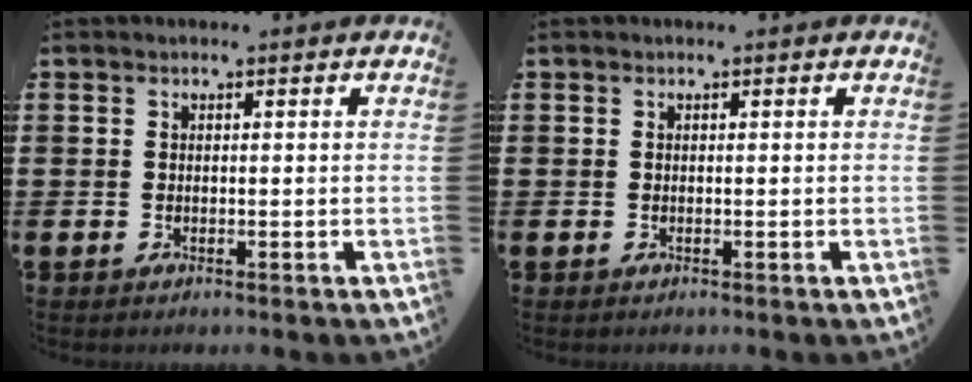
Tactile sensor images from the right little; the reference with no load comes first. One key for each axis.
{"total": 0.0}